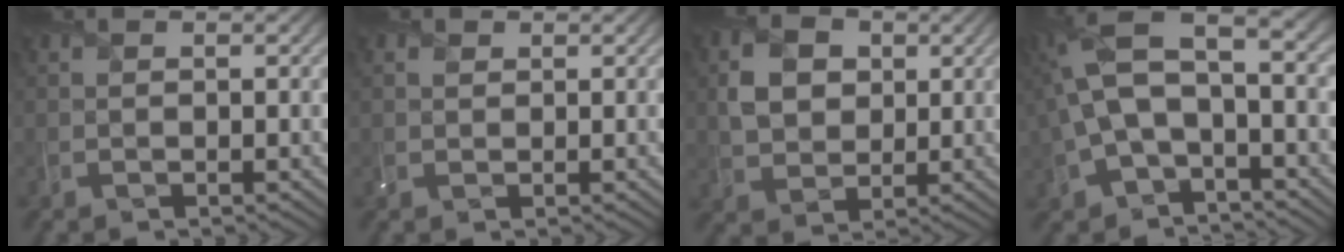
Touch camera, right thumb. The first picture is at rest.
{"total": 0.8, "force": [0.4, 0.6, 0.3], "torque": [-0.008, -0.001, 0.009]}
{"total": 5.3, "force": [1.1, 4.1, 3.1], "torque": [-0.075, 0.003, 0.013]}
{"total": 11.5, "force": [-0.3, 6.2, 9.6], "torque": [-0.230, 0.002, -0.011]}